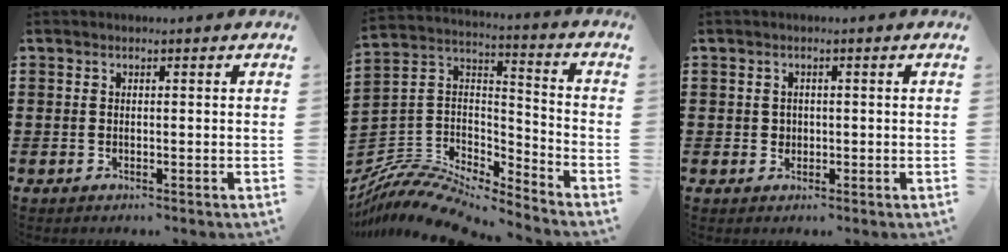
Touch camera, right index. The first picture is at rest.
{"total": 8.2, "force": [-7.4, 2.6, 2.2], "torque": [-0.053, 0.009, -0.150]}
{"total": 1.2, "force": [0.2, 1.1, 0.4], "torque": [-0.012, 0.005, 0.004]}